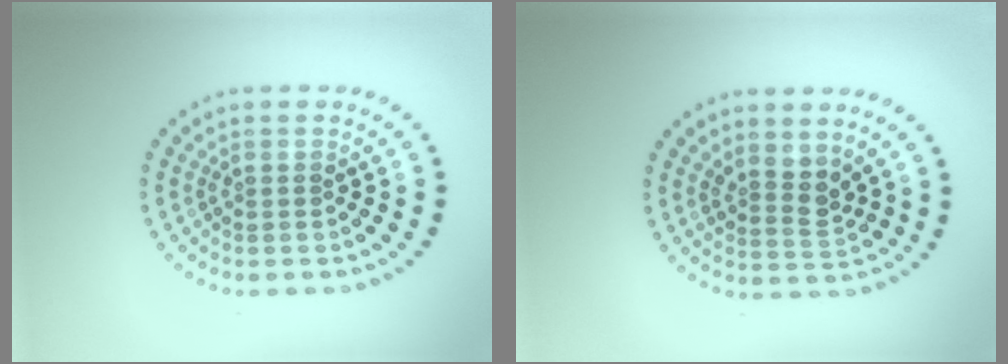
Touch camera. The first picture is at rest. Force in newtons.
{"total": 2.2, "press": 1.7, "slide": 1.3}